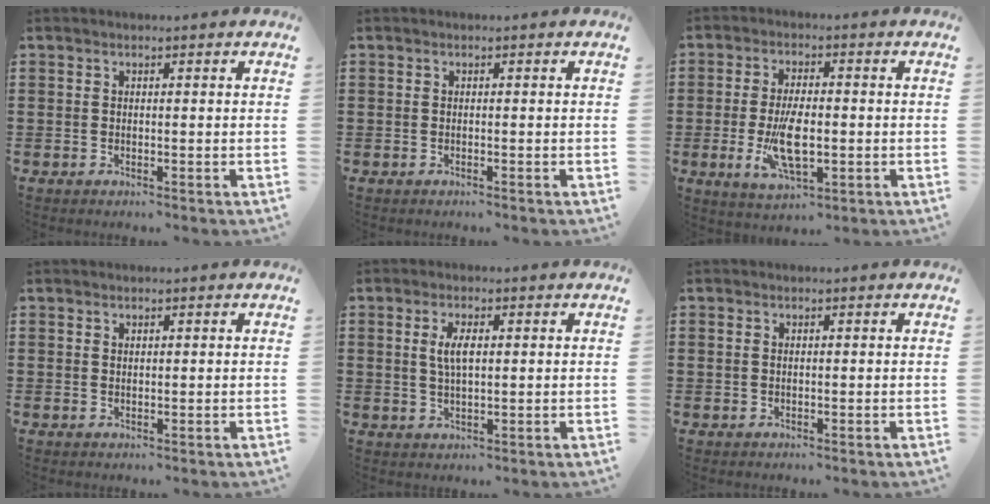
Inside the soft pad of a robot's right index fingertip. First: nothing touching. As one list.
[{"total": 0.0}, {"total": 8.4, "force": [-1.4, 3.5, 7.5], "torque": [-0.161, -0.009, -0.027]}, {"total": 0.7, "force": [0.5, 0.5, 0.2], "torque": [-0.006, 0.001, 0.010]}, {"total": 3.9, "force": [0.8, 1.5, 3.6], "torque": [-0.074, 0.007, 0.011]}, {"total": 0.8, "force": [0.3, 0.6, 0.4], "torque": [-0.010, 0.004, 0.005]}]